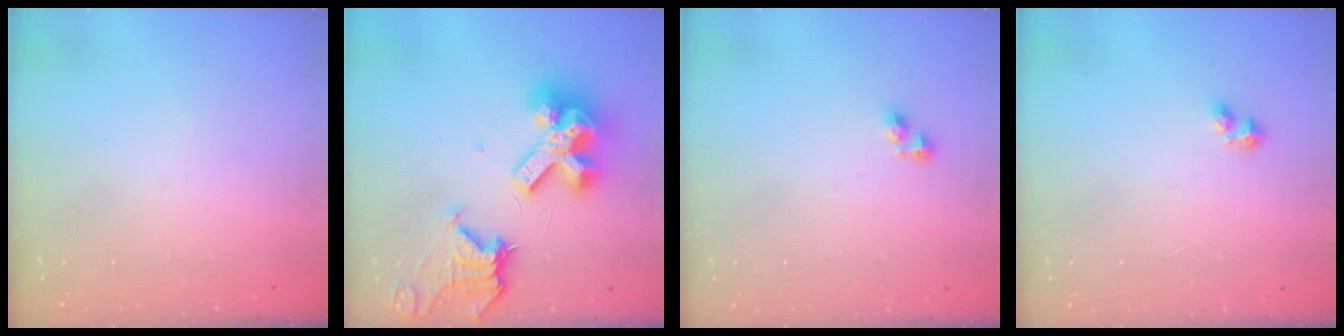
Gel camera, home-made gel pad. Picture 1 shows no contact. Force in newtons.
{"total": 17.9, "press": 17.8, "slide": 2.2}
{"total": 3.6, "press": 3.6, "slide": 0.6}
{"total": 2.2, "press": 2.1, "slide": 0.6}